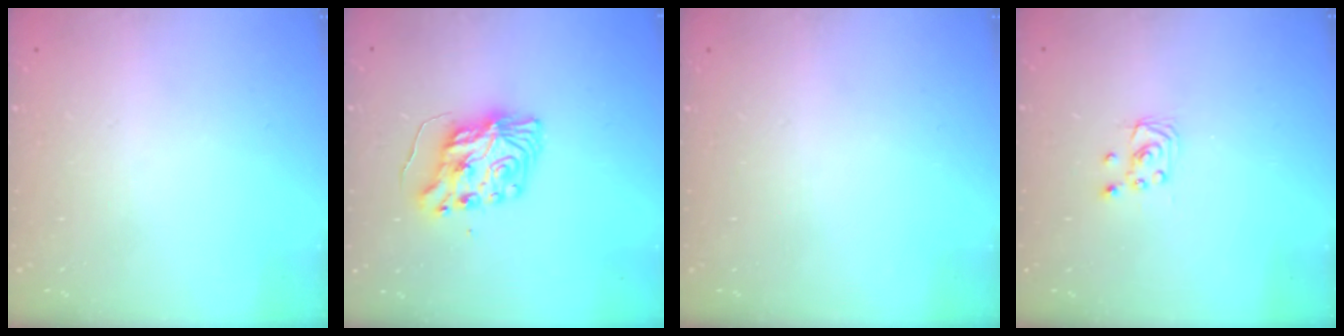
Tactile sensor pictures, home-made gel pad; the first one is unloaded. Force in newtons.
{"total": 8.5, "press": 8.5, "slide": 0.6}
{"total": 0.0}
{"total": 2.3, "press": 2.2, "slide": 0.3}